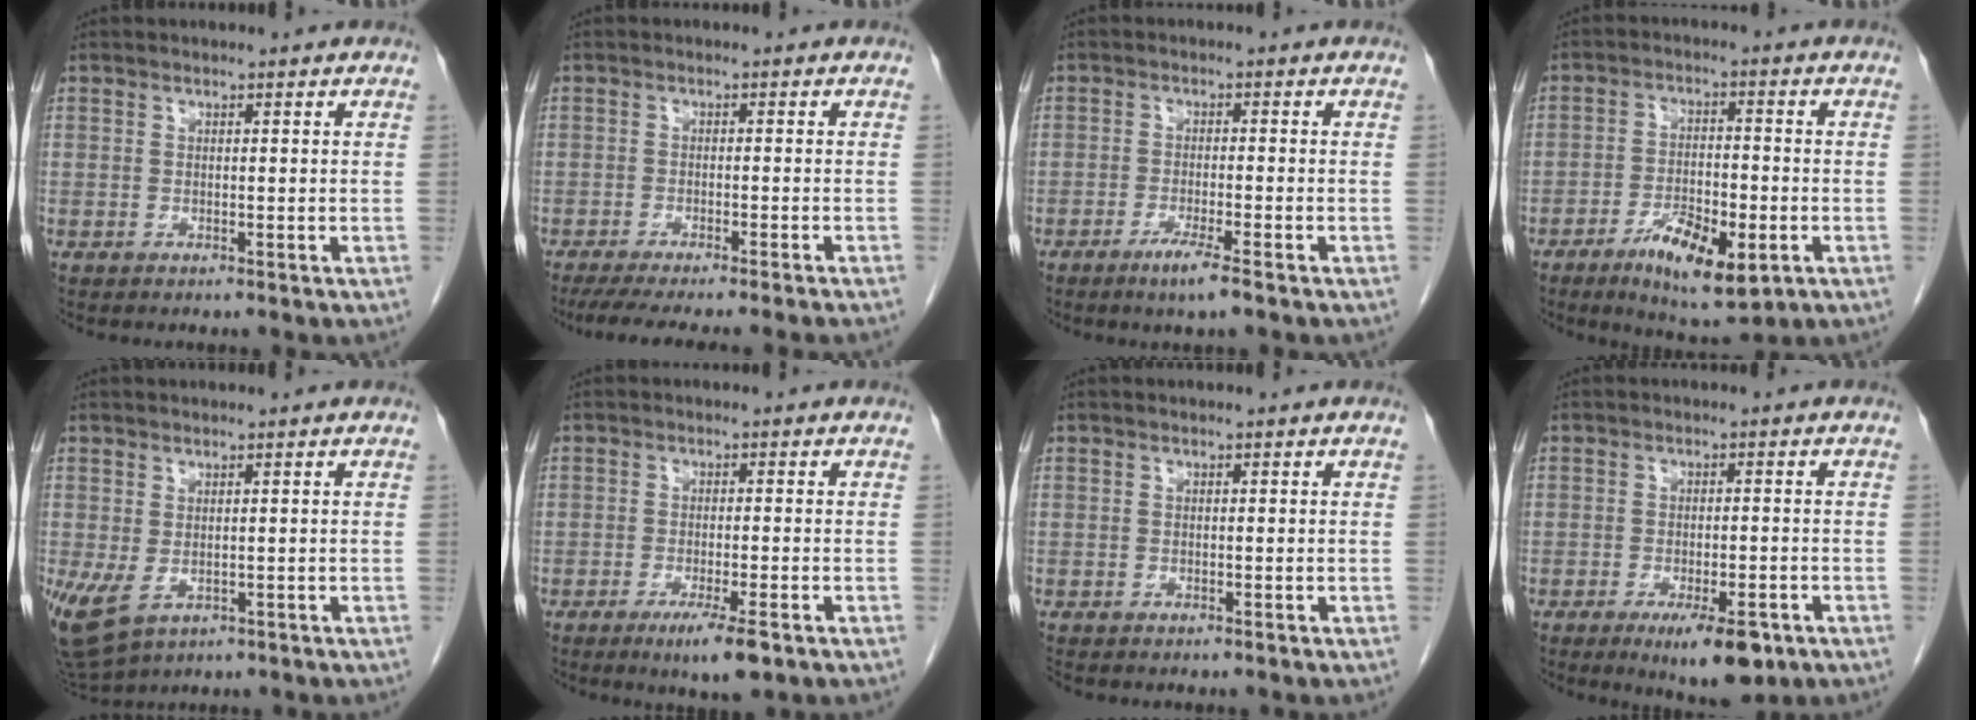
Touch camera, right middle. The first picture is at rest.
{"total": 11.2, "force": [-9.7, -0.3, 5.5], "torque": [-0.054, -0.020, -0.137]}
{"total": 4.0, "force": [-2.6, -0.1, 3.0], "torque": [-0.059, -0.010, -0.049]}
{"total": 9.4, "force": [-4.4, 2.7, 7.9], "torque": [-0.139, -0.014, -0.067]}
{"total": 8.2, "force": [-2.6, 5.1, 5.8], "torque": [-0.137, -0.010, -0.031]}
{"total": 5.1, "force": [-2.9, 0.7, 4.1], "torque": [-0.070, -0.010, -0.044]}
{"total": 0.5, "force": [-0.5, 0.1, 0.1], "torque": [-0.003, 0.000, -0.011]}
{"total": 7.6, "force": [-4.3, 2.4, 5.8], "torque": [-0.080, -0.009, -0.054]}